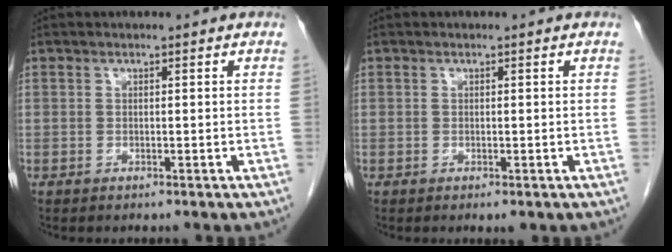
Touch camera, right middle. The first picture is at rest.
{"total": 0.8, "force": [-0.5, 0.3, 0.6], "torque": [-0.006, -0.002, -0.004]}